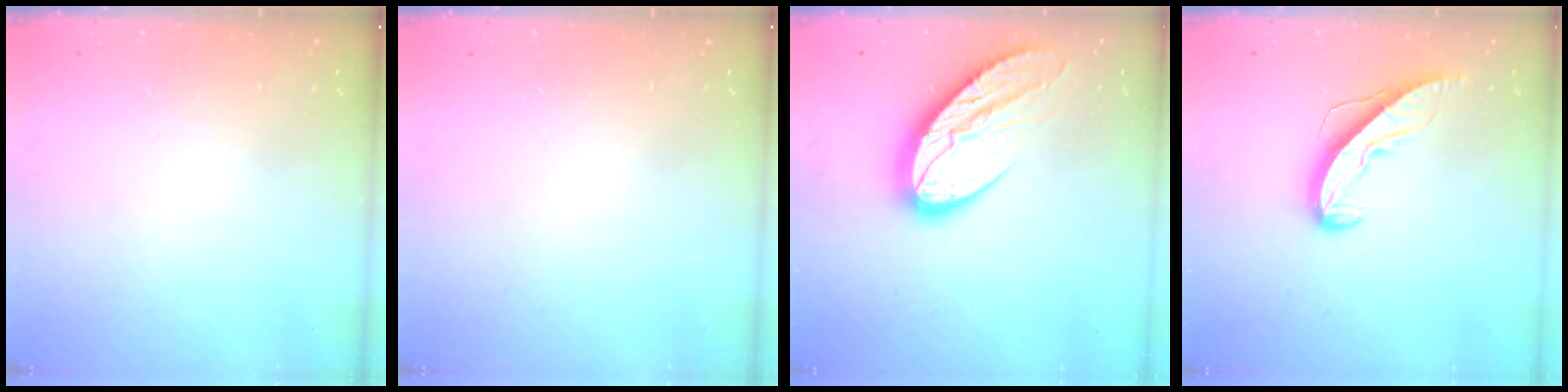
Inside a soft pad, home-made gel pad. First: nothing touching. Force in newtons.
{"total": 0.0}
{"total": 12.8, "press": 12.8, "slide": 1.0}
{"total": 8.4, "press": 8.3, "slide": 0.6}